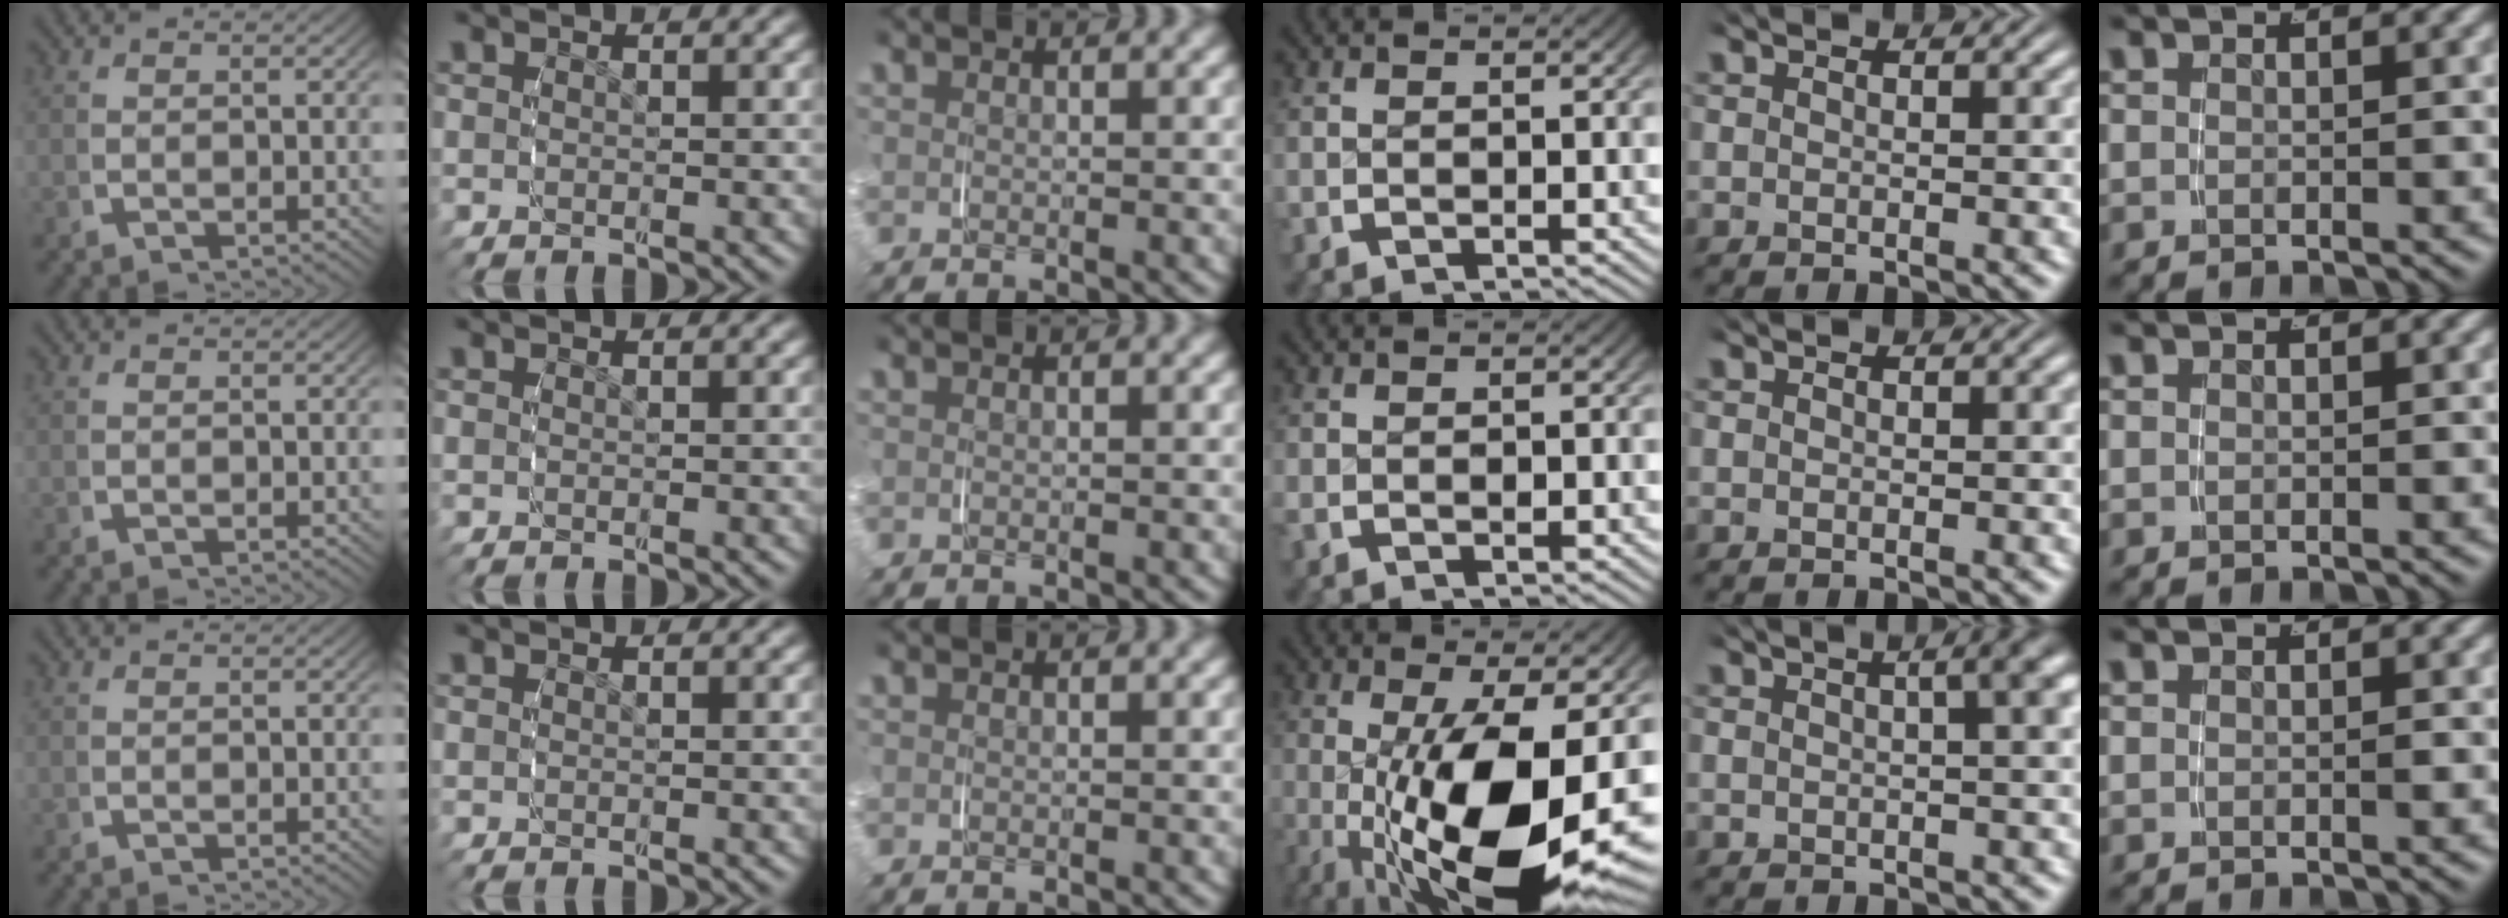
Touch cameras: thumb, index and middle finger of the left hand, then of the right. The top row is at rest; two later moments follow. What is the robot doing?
{"motion": "grasp_and_lifting", "object": "jar lid"}